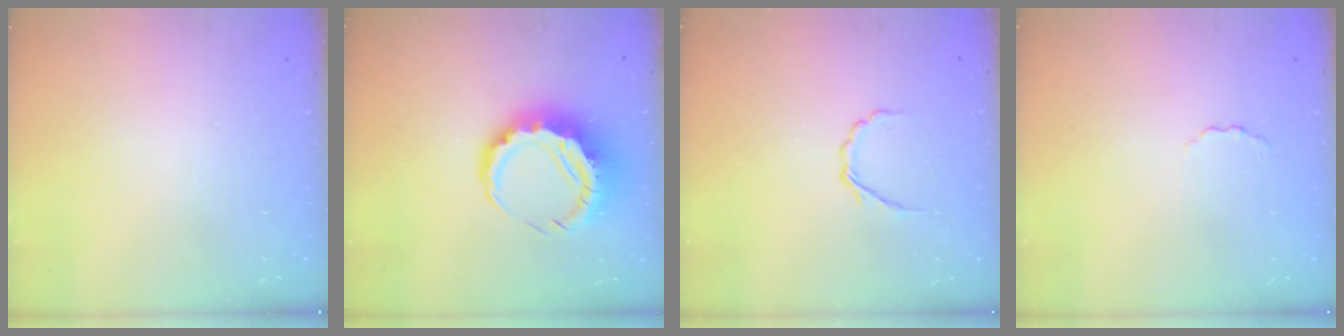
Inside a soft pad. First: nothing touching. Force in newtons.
{"total": 10.7, "press": 10.5, "slide": 2.1}
{"total": 3.1, "press": 3.0, "slide": 1.0}
{"total": 1.2, "press": 1.2, "slide": 0.3}